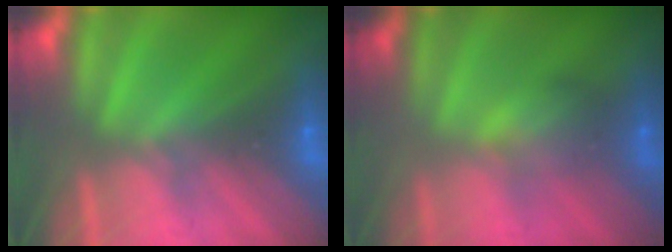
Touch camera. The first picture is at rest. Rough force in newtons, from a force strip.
{"total": 2.1}